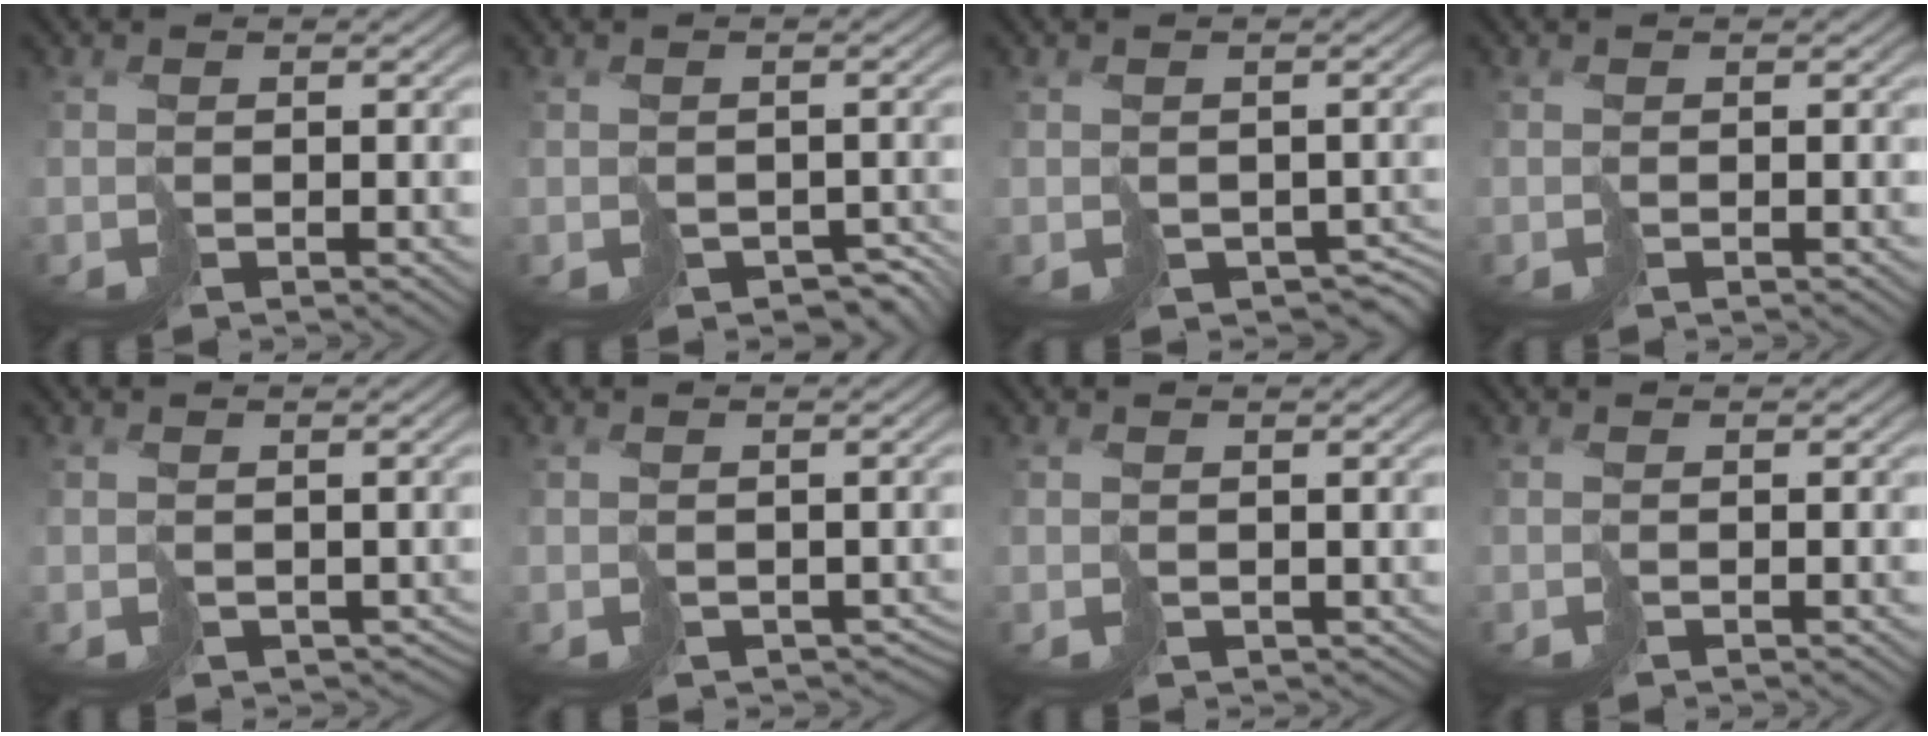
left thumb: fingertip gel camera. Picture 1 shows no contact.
{"total": 3.9, "force": [-2.4, 2.6, 1.7], "torque": [-0.033, -0.018, -0.029]}
{"total": 3.4, "force": [-1.2, 2.6, 1.9], "torque": [-0.035, -0.023, -0.016]}
{"total": 0.0}
{"total": 2.0, "force": [0.0, 1.7, 0.9], "torque": [-0.025, -0.012, 0.001]}
{"total": 2.4, "force": [-0.4, 2.1, 1.2], "torque": [-0.029, -0.017, -0.004]}
{"total": 1.0, "force": [0.4, 0.8, 0.2], "torque": [-0.011, -0.004, 0.010]}
{"total": 0.0}